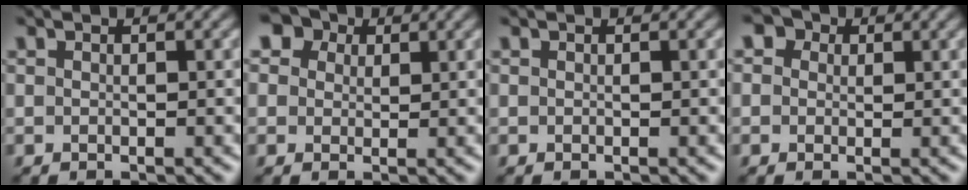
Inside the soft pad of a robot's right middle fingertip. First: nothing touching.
{"total": 6.0, "force": [3.8, 4.1, 2.4], "torque": [-0.062, 0.011, 0.051]}
{"total": 0.0}
{"total": 3.7, "force": [2.0, 2.6, 1.6], "torque": [-0.034, 0.005, 0.012]}